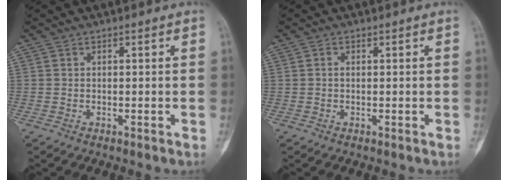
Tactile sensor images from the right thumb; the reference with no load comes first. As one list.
[{"total": 0.6, "force": [0.1, 0.4, 0.4], "torque": [-0.010, 0.001, 0.001]}]